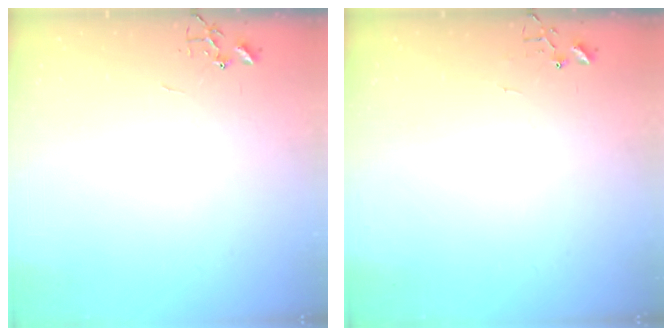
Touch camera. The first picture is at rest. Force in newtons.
{"total": 5.0, "press": 5.0, "slide": 0.4}